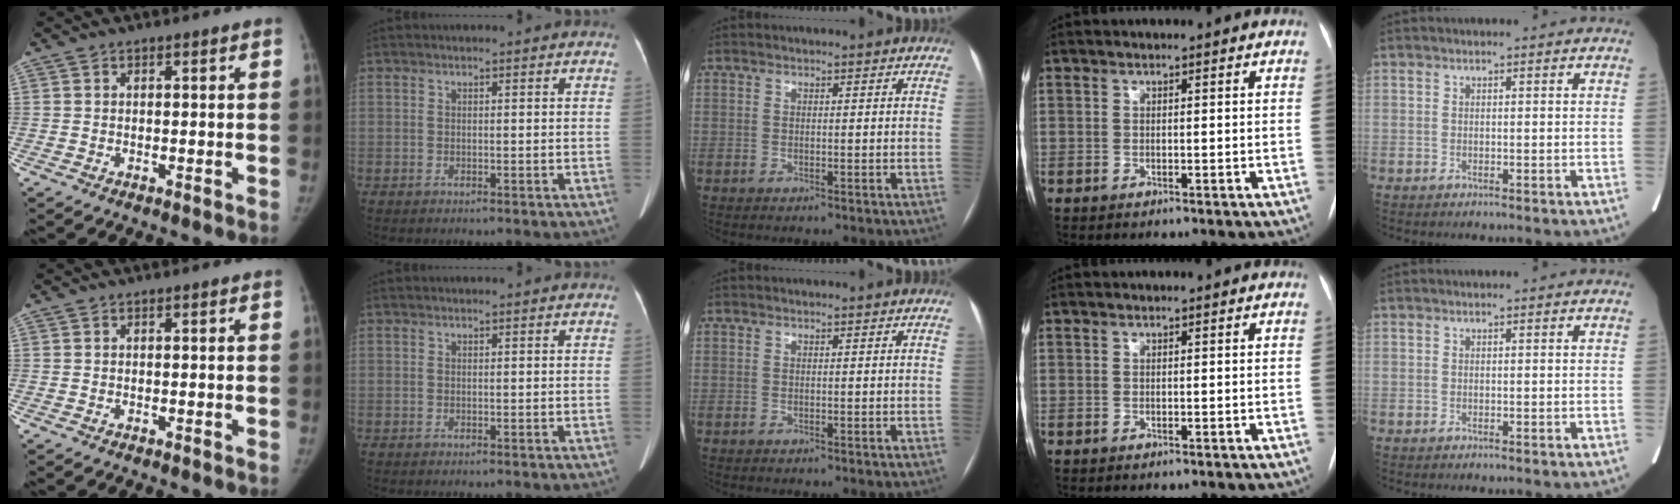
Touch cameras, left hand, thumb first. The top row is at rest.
{}